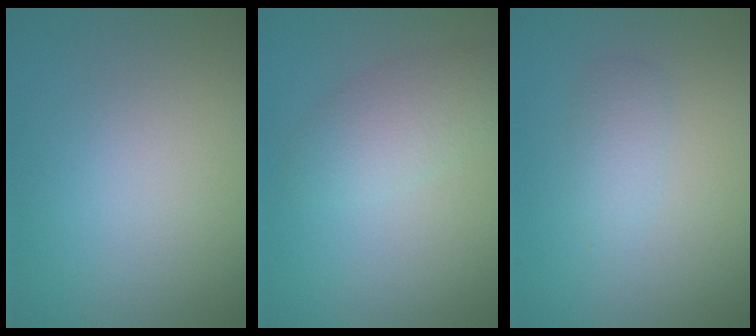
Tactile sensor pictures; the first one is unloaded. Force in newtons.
{"total": 2.8, "press": 2.8, "slide": 0.1}
{"total": 1.4, "press": 1.4, "slide": 0.0}